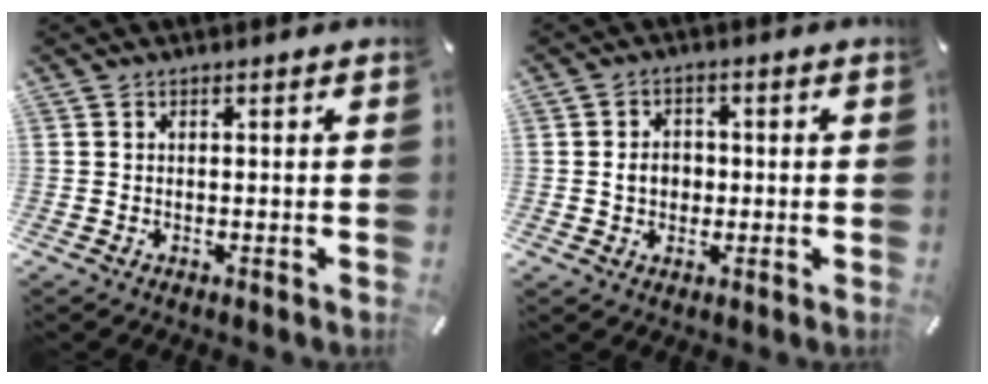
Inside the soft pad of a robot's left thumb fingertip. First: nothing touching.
{"total": 5.1, "force": [-0.3, 4.4, 2.5], "torque": [-0.032, 0.003, -0.007]}